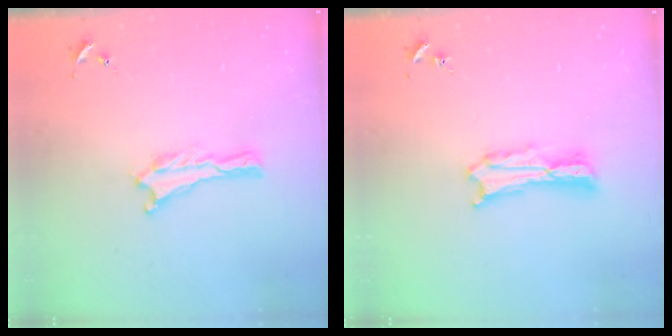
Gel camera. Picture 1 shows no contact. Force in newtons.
{"total": 2.7, "press": 2.7, "slide": 0.3}